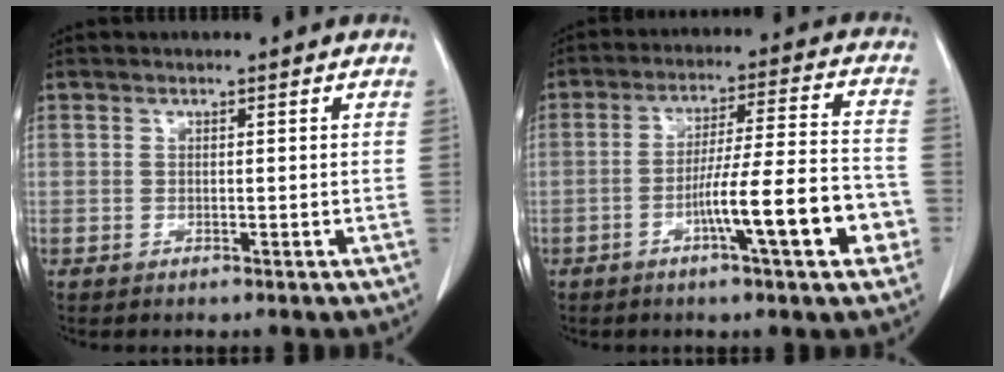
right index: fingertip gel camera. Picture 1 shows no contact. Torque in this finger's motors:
{"motor_torque": [1.43, -0.71, 0.54, 0.13]}